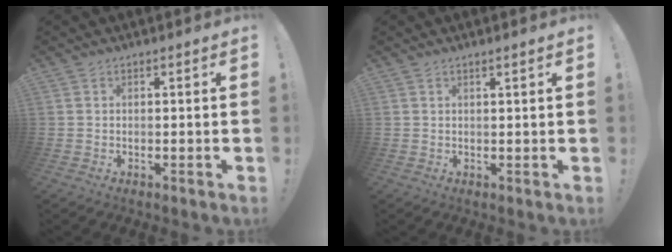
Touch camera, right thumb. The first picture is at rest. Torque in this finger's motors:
{"motor_torque": [0.01, 0.01, -0.01, -0.01, 0.04]}